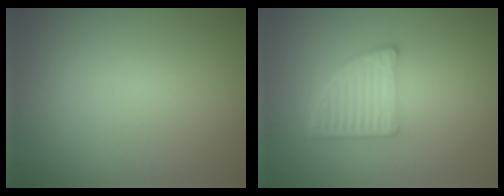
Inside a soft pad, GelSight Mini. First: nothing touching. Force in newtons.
{"total": 4.8, "press": 3.3, "slide": 3.5}